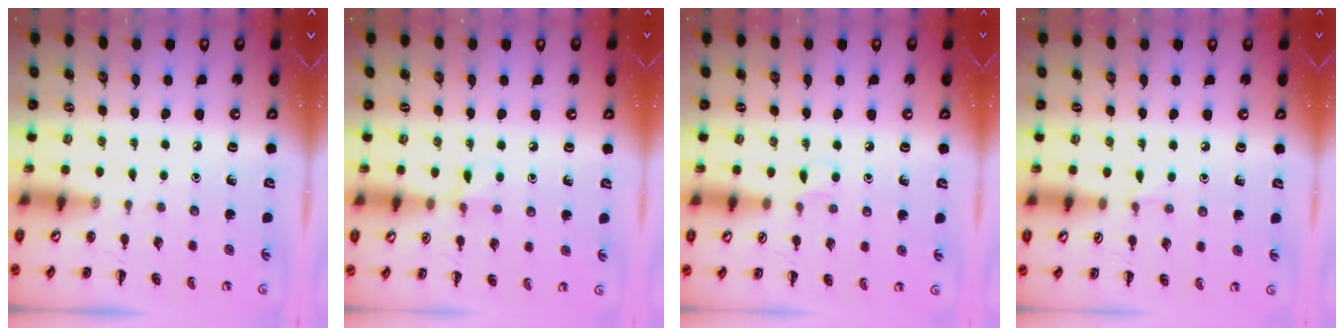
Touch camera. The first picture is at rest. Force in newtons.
{"total": 5.8, "press": 5.6, "slide": 1.8}
{"total": 3.9, "press": 3.6, "slide": 1.5}
{"total": 3.8, "press": 3.5, "slide": 1.3}